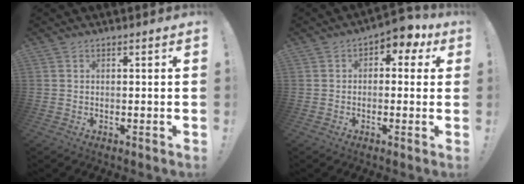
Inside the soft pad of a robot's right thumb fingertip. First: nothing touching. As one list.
[{"total": 4.8, "force": [1.3, 3.1, 3.4], "torque": [-0.038, -0.005, 0.019]}]